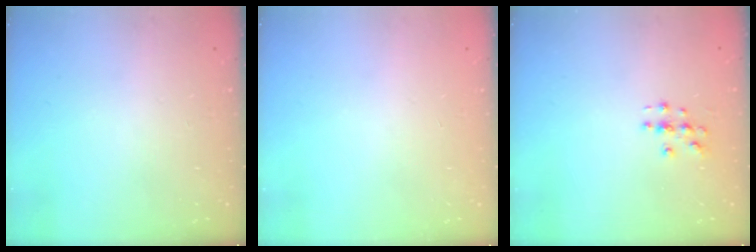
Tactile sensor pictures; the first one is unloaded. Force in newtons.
{"total": 0.0}
{"total": 3.2, "press": 3.2, "slide": 0.1}